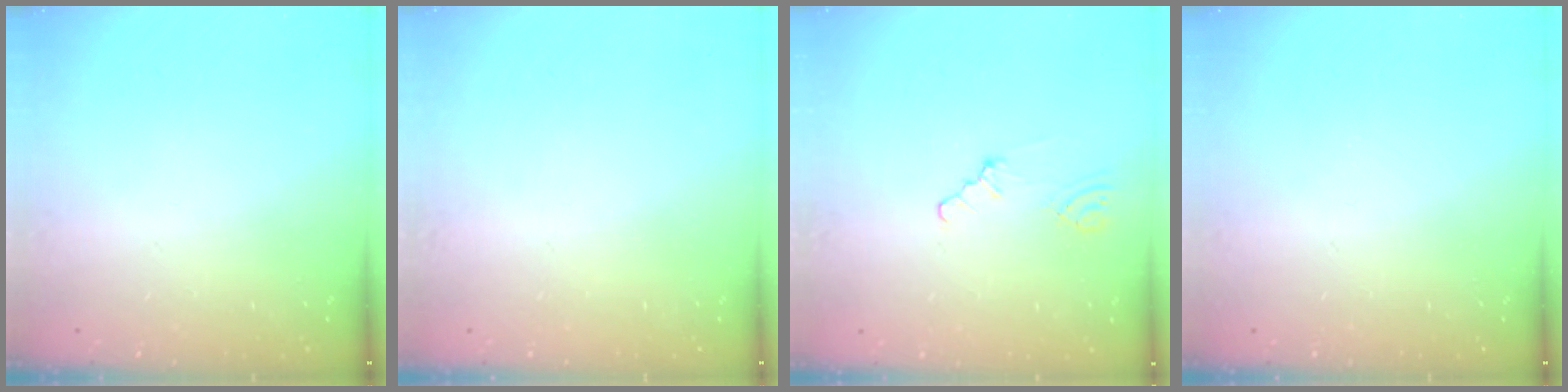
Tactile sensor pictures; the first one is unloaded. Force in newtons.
{"total": 1.5, "press": 1.4, "slide": 0.2}
{"total": 1.3, "press": 1.3, "slide": 0.3}
{"total": 0.0}